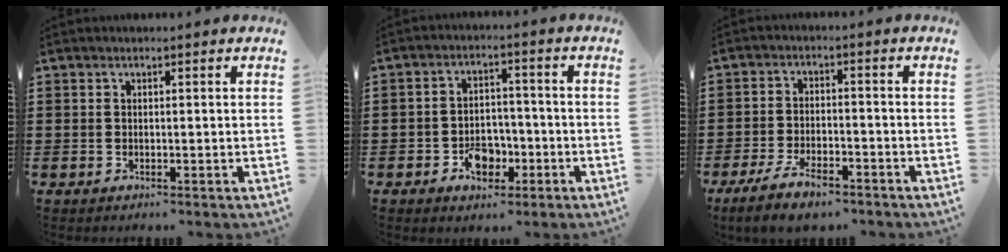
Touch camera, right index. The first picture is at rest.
{"total": 5.4, "force": [-2.5, 3.6, 3.2], "torque": [-0.048, 0.005, -0.042]}
{"total": 5.6, "force": [-4.2, 1.7, 3.4], "torque": [-0.074, 0.001, -0.081]}